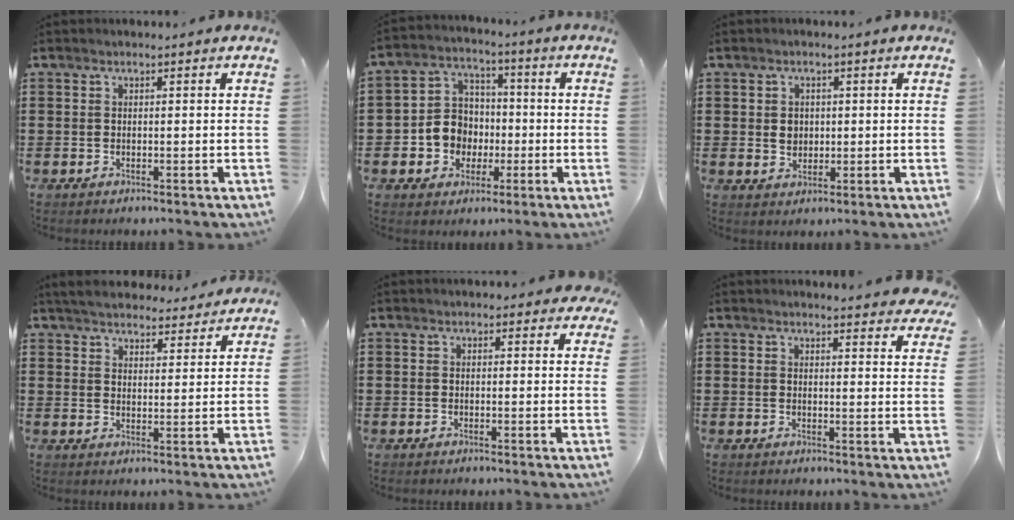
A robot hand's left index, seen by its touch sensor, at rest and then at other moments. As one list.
[{"total": 7.6, "force": [-1.4, 7.0, 2.4], "torque": [-0.078, 0.019, -0.025]}, {"total": 2.3, "force": [0.3, 2.0, 1.1], "torque": [-0.021, 0.005, 0.002]}, {"total": 4.8, "force": [4.7, 0.7, 0.9], "torque": [-0.036, -0.017, 0.084]}, {"total": 1.4, "force": [1.1, 0.7, 0.5], "torque": [-0.006, 0.004, 0.018]}, {"total": 3.5, "force": [3.4, -0.1, 0.6], "torque": [-0.015, -0.014, 0.063]}]